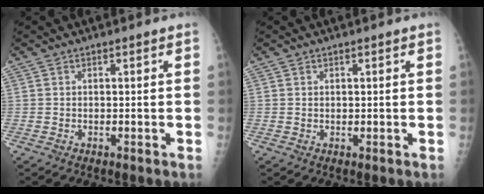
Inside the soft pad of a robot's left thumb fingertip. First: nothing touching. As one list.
[{"total": 0.7, "force": [0.4, 0.4, 0.5], "torque": [-0.005, -0.002, 0.008]}]